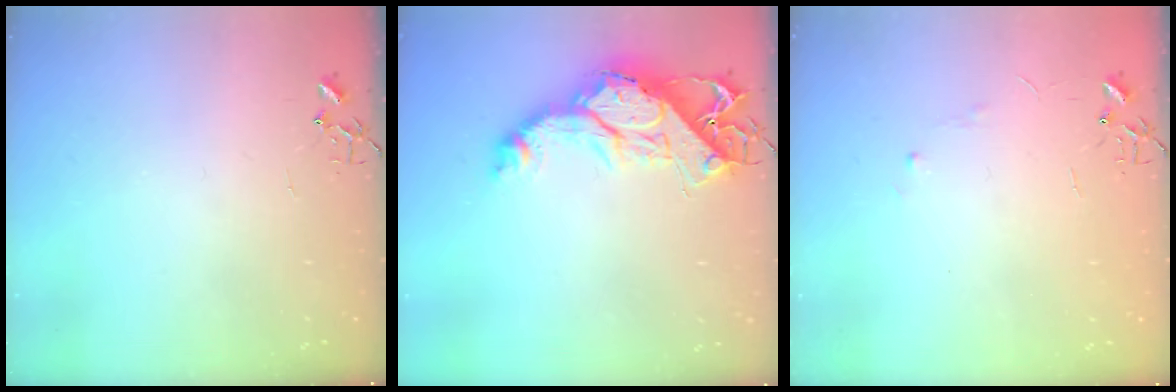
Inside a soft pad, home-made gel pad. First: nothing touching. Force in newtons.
{"total": 17.2, "press": 17.2, "slide": 1.0}
{"total": 3.2, "press": 3.2, "slide": 0.5}